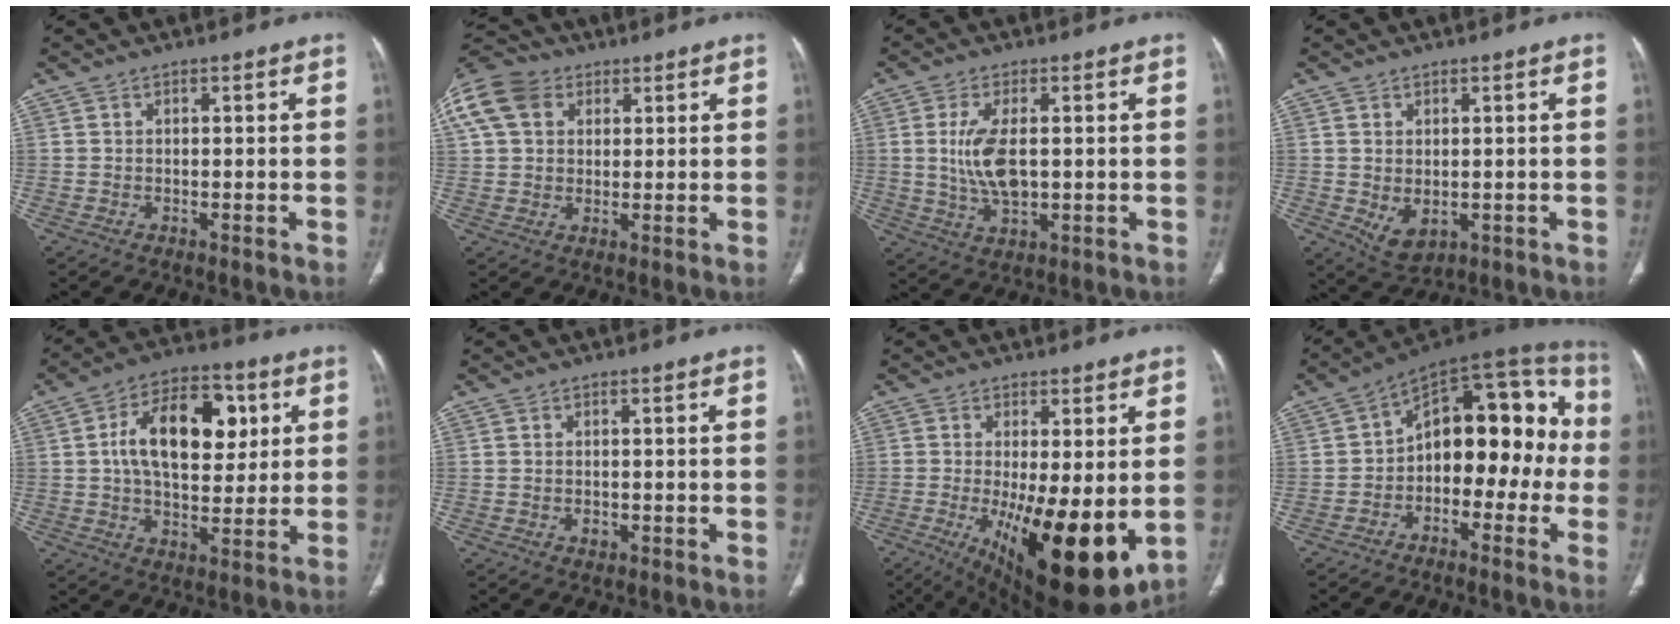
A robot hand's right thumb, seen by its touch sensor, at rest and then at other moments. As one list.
[{"total": 15.1, "force": [5.8, 11.3, 8.2], "torque": [-0.177, 0.029, 0.101]}, {"total": 8.5, "force": [0.5, 4.0, 7.5], "torque": [-0.158, -0.009, 0.015]}, {"total": 5.0, "force": [-0.6, 3.3, 3.8], "torque": [-0.059, -0.009, 0.008]}, {"total": 17.0, "force": [3.7, 9.8, 13.4], "torque": [-0.184, 0.005, 0.056]}, {"total": 1.3, "force": [-0.4, 1.0, 0.8], "torque": [-0.011, 0.004, -0.004]}, {"total": 18.4, "force": [-3.5, 6.1, 17.0], "torque": [-0.241, -0.038, -0.032]}, {"total": 17.9, "force": [-2.0, 10.8, 14.1], "torque": [-0.138, 0.063, -0.046]}]